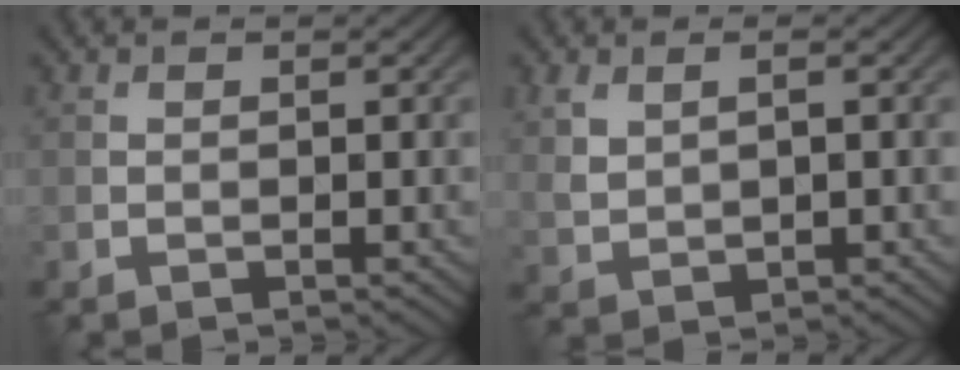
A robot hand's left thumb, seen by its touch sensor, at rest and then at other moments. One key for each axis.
{"total": 3.0, "fx": 0.9, "fy": 1.8, "fz": 2.2, "tx": -0.054, "ty": -0.001, "tz": 0.023}